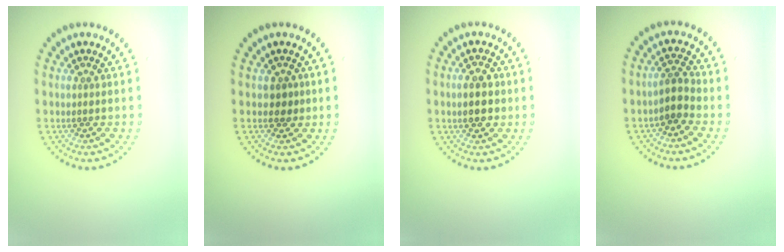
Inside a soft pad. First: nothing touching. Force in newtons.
{"total": 1.2, "press": 1.0, "slide": 0.6}
{"total": 3.0, "press": 3.0, "slide": 0.1}
{"total": 2.2, "press": 1.9, "slide": 1.1}